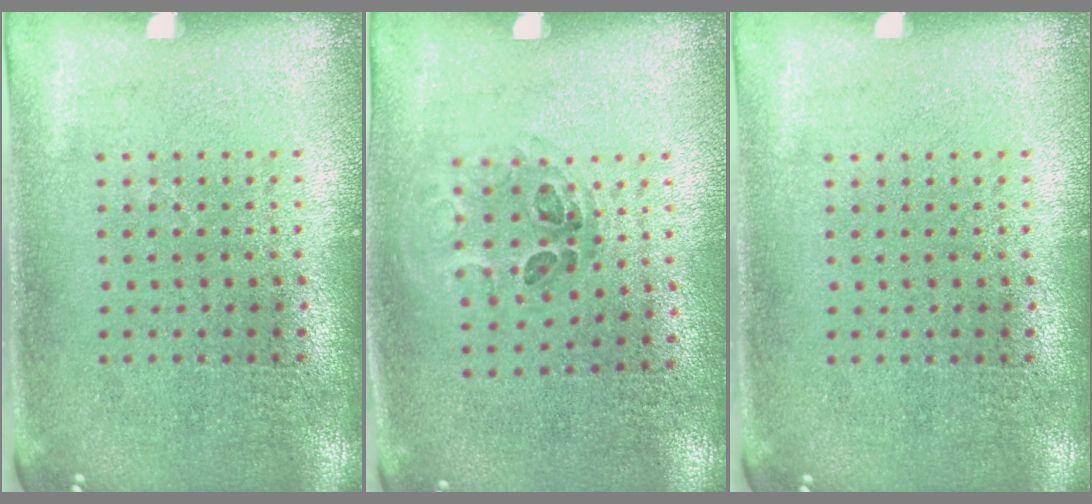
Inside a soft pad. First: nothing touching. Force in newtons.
{"total": 1.1, "press": 0.7, "slide": 0.8}
{"total": 0.0}